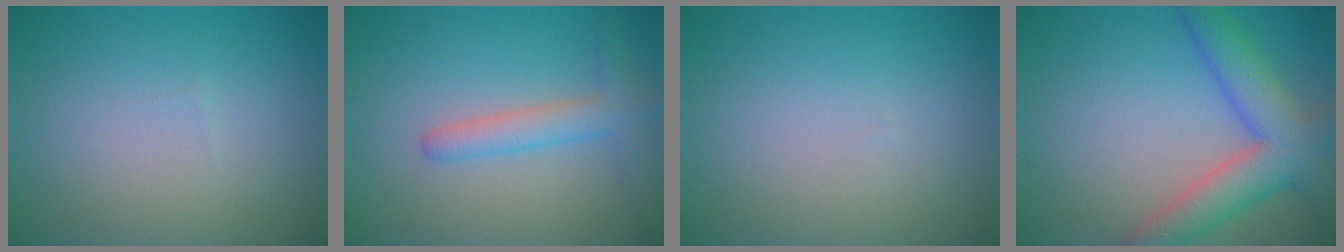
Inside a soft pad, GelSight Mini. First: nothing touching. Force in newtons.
{"total": 3.0, "press": 3.0, "slide": 0.2}
{"total": 0.0}
{"total": 6.4, "press": 6.4, "slide": 0.4}